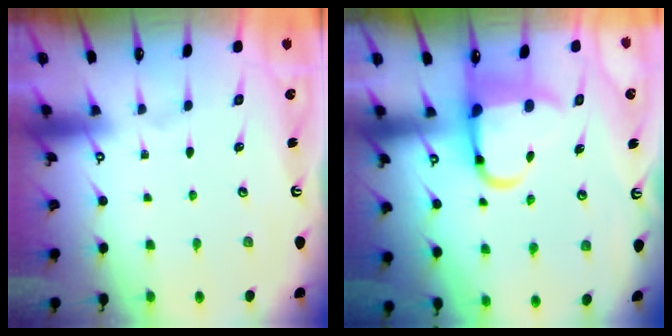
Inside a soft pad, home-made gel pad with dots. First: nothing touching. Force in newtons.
{"total": 8.1, "press": 7.9, "slide": 2.1}